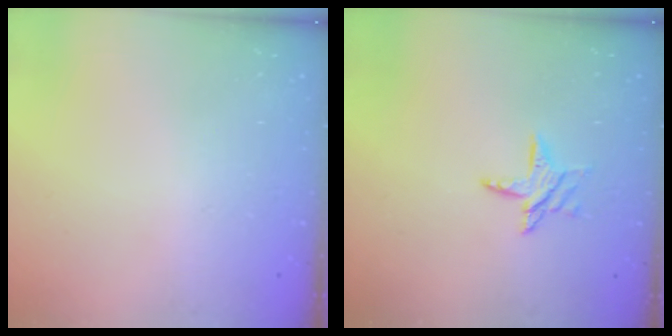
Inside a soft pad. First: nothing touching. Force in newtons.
{"total": 7.4, "press": 7.4, "slide": 0.5}